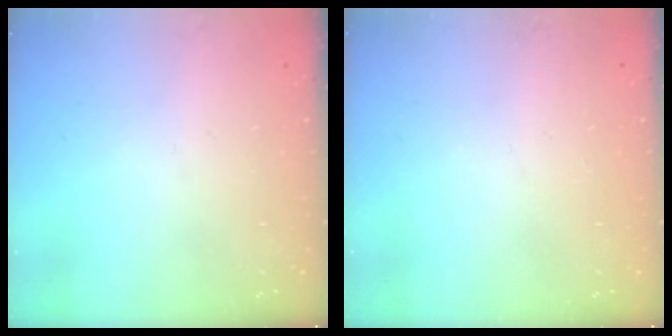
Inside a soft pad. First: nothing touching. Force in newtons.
{"total": 1.5, "press": 1.5, "slide": 0.1}